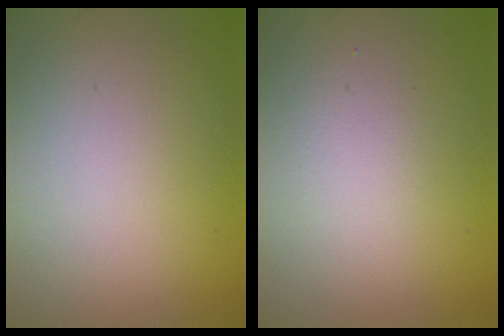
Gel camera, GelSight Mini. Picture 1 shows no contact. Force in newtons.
{"total": 1.4, "press": 1.4, "slide": 0.0}